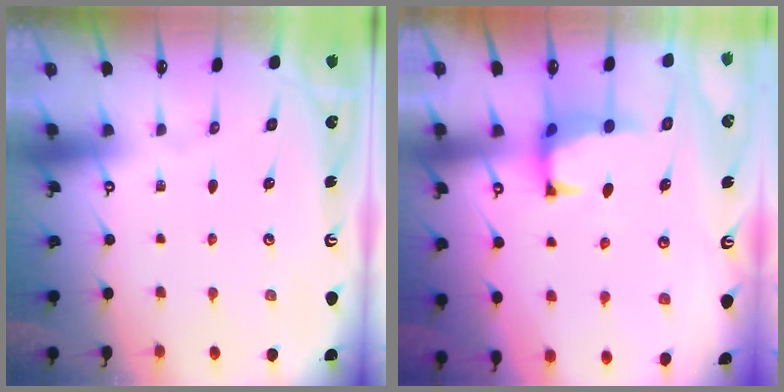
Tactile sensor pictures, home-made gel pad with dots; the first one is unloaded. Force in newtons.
{"total": 1.5, "press": 1.3, "slide": 0.7}